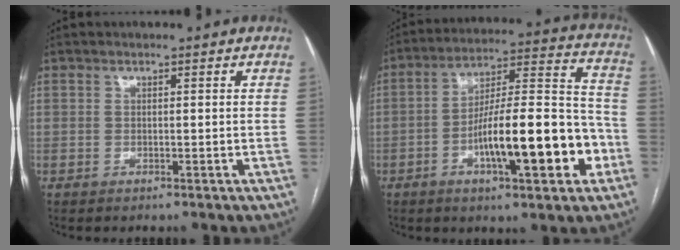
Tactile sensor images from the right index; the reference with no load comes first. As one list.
[{"total": 18.0, "force": [-6.1, 3.6, 16.5], "torque": [-0.265, 0.018, -0.090]}]